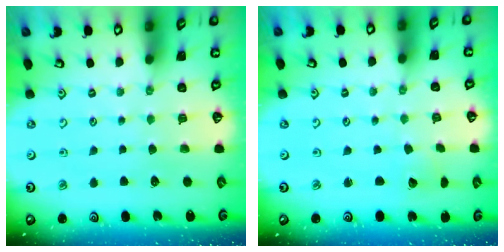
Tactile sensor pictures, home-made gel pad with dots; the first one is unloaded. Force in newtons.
{"total": 2.0, "press": 2.0, "slide": 0.1}